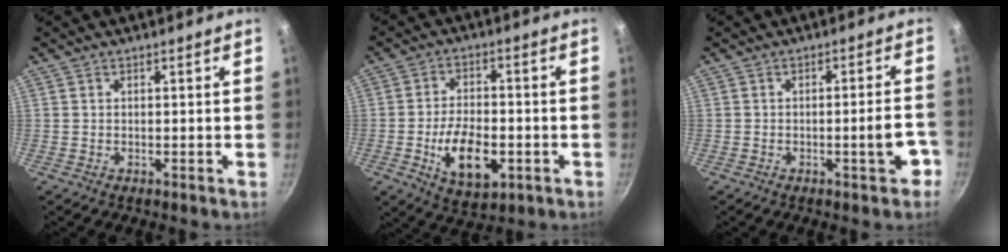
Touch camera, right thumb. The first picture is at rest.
{"total": 12.0, "force": [-3.4, 6.5, 9.6], "torque": [-0.146, 0.010, -0.051]}
{"total": 5.7, "force": [-2.6, 1.3, 4.8], "torque": [-0.052, 0.025, -0.031]}